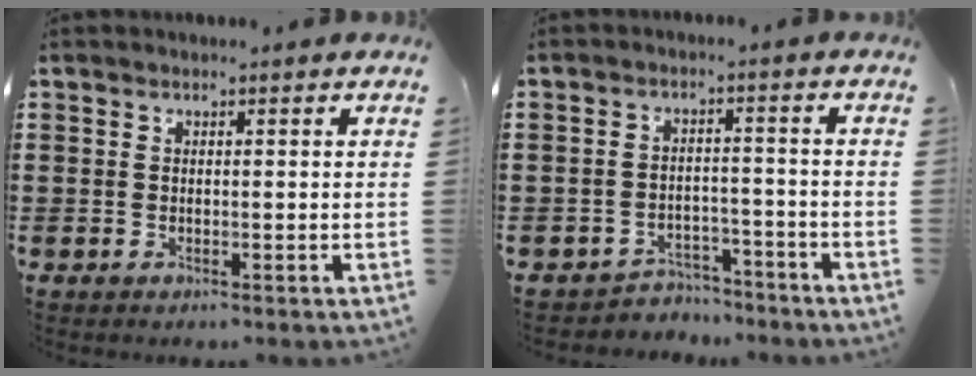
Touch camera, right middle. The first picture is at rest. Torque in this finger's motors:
{"motor_torque": [-0.10, 0.04, -0.22, -0.05]}